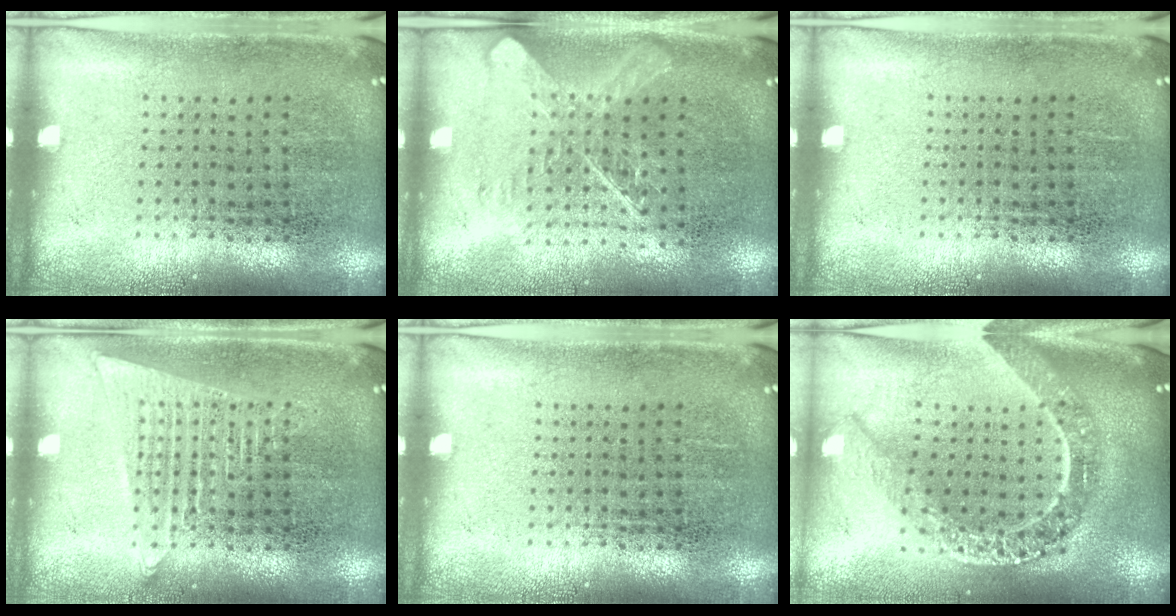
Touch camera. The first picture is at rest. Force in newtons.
{"total": 1.5, "press": 1.3, "slide": 0.7}
{"total": 0.0}
{"total": 1.9, "press": 1.9, "slide": 0.2}
{"total": 0.0}
{"total": 2.4, "press": 2.0, "slide": 1.3}